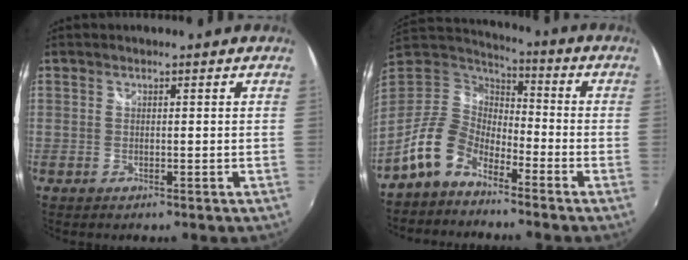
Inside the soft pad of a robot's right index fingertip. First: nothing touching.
{"total": 11.0, "force": [-7.0, 6.4, 5.7], "torque": [-0.120, 0.016, -0.139]}